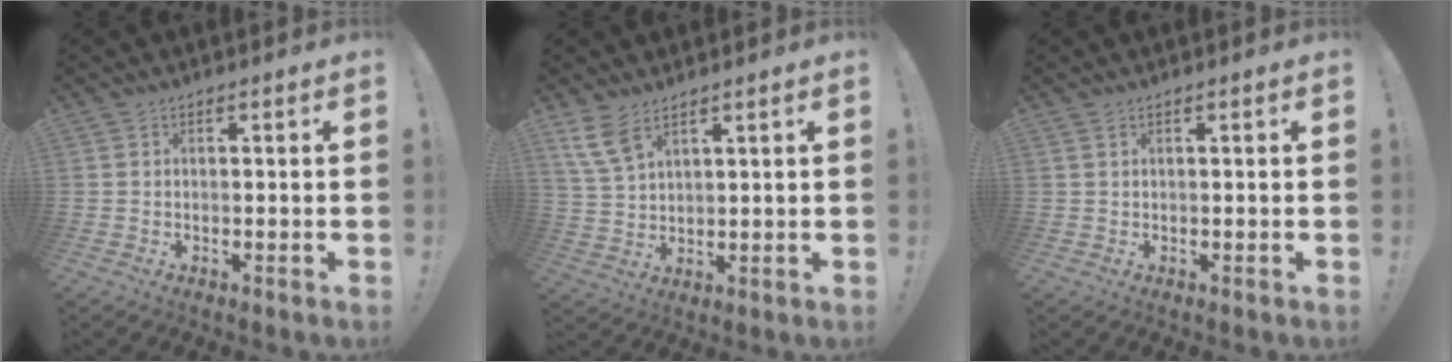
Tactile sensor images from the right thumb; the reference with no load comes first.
{"total": 7.4, "force": [5.2, 3.1, 4.3], "torque": [-0.079, -0.023, 0.100]}
{"total": 0.5, "force": [0.3, 0.1, 0.4], "torque": [-0.009, 0.002, 0.006]}